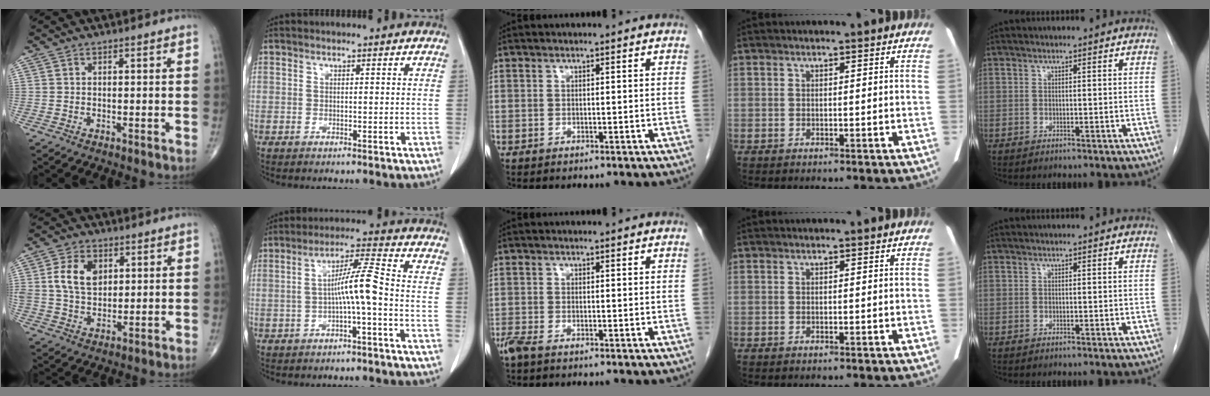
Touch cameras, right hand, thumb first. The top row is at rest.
{"thumb": {"total": 9.6, "force": [2.6, 6.7, 6.4], "torque": [-0.102, -0.005, 0.052]}, "index": {"total": 6.4, "force": [-1.3, -0.4, 6.3], "torque": [-0.112, 0.018, -0.022]}, "middle": {"total": 2.1, "force": [-1.6, 0.5, 1.3], "torque": [-0.035, -0.006, -0.032]}}